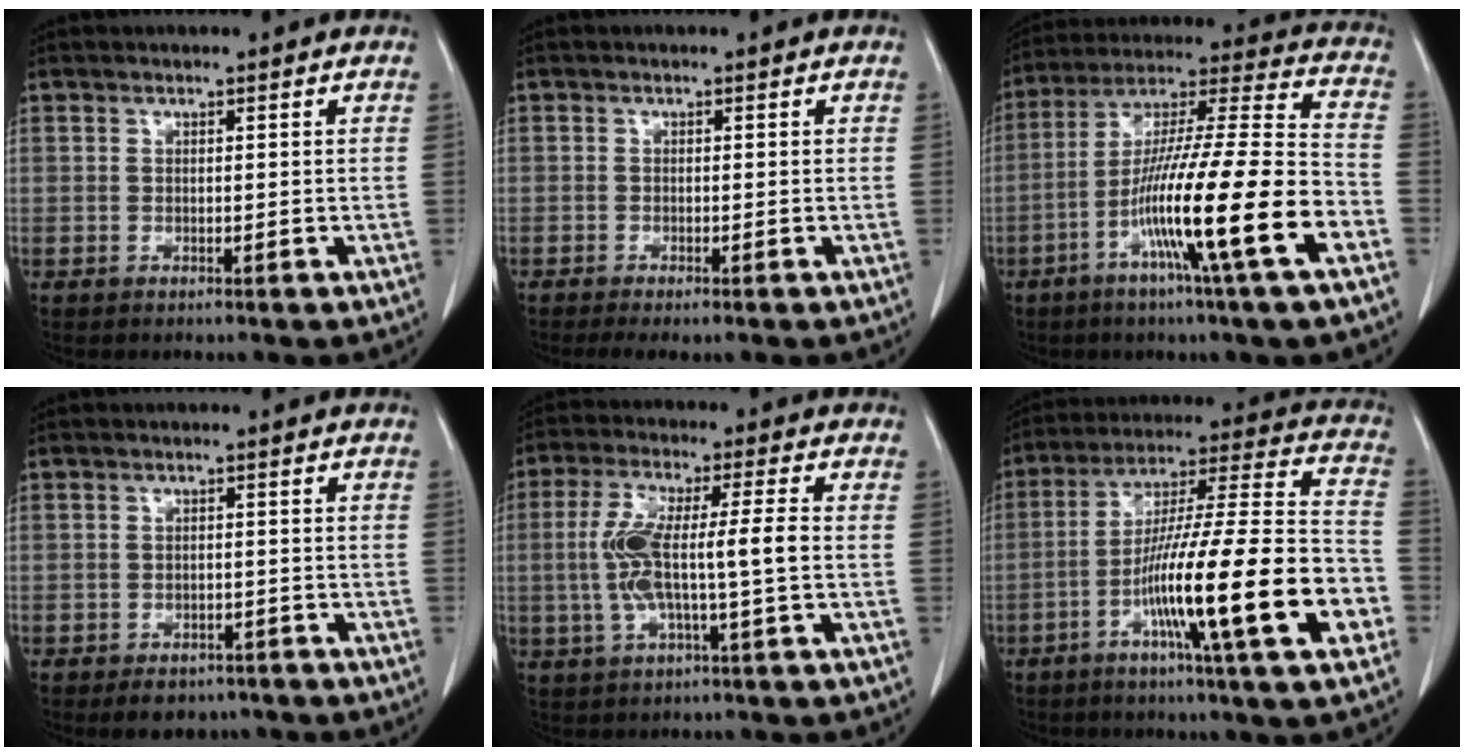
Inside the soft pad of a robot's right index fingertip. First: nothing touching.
{"total": 3.0, "force": [-2.0, 0.8, 2.0], "torque": [-0.034, -0.008, -0.033]}
{"total": 20.7, "force": [-8.0, -0.3, 19.1], "torque": [-0.333, -0.021, -0.147]}
{"total": 4.9, "force": [-3.8, 2.8, 1.3], "torque": [-0.008, 0.007, -0.049]}
{"total": 9.7, "force": [-0.7, 1.0, 9.6], "torque": [-0.196, 0.016, -0.017]}
{"total": 22.8, "force": [-7.9, 0.7, 21.3], "torque": [-0.322, -0.012, -0.136]}